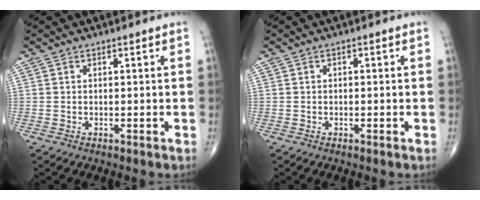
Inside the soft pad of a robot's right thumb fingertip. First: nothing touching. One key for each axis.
{"total": 0.5, "fx": -0.1, "fy": 0.3, "fz": 0.4, "tx": -0.005, "ty": 0.001, "tz": -0.003}